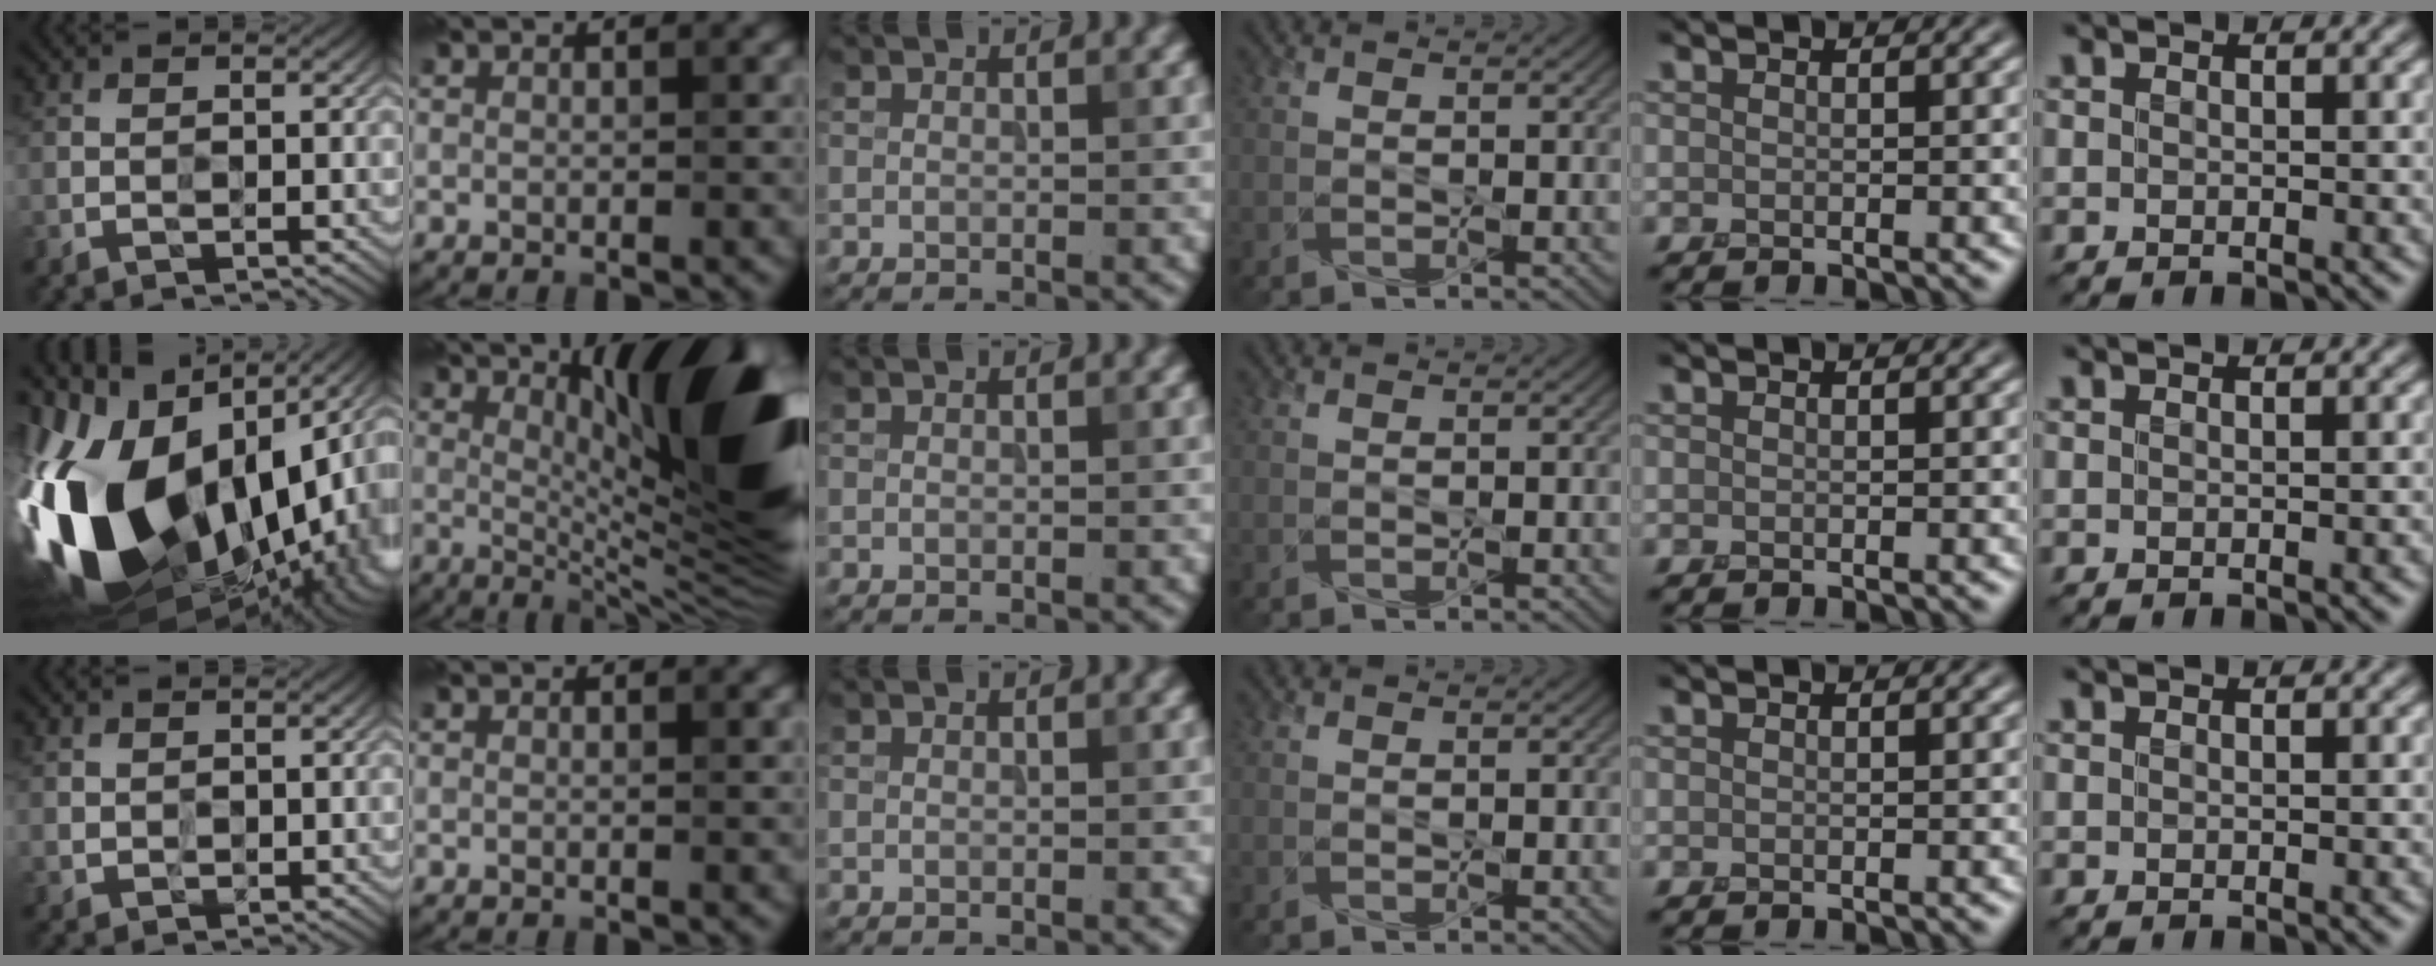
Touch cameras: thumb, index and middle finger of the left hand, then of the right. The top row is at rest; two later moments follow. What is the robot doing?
{"motion": "screw", "object": "spray bottle"}